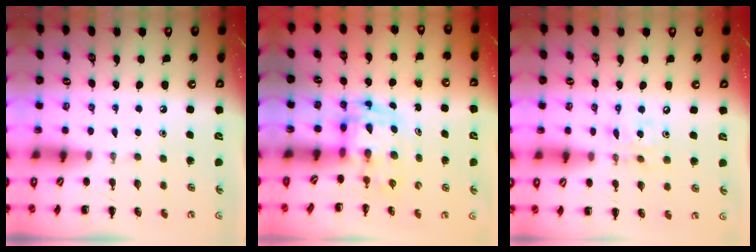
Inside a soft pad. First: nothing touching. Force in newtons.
{"total": 3.6, "press": 3.5, "slide": 0.6}
{"total": 8.1, "press": 7.9, "slide": 1.6}